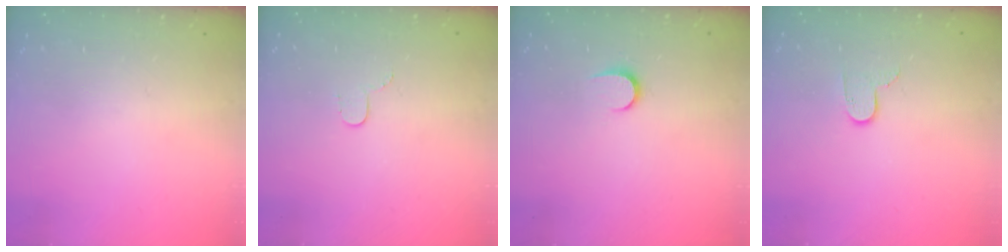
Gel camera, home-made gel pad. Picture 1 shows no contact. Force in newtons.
{"total": 3.4, "press": 3.4, "slide": 0.4}
{"total": 5.4, "press": 5.4, "slide": 0.6}
{"total": 6.4, "press": 6.3, "slide": 0.6}